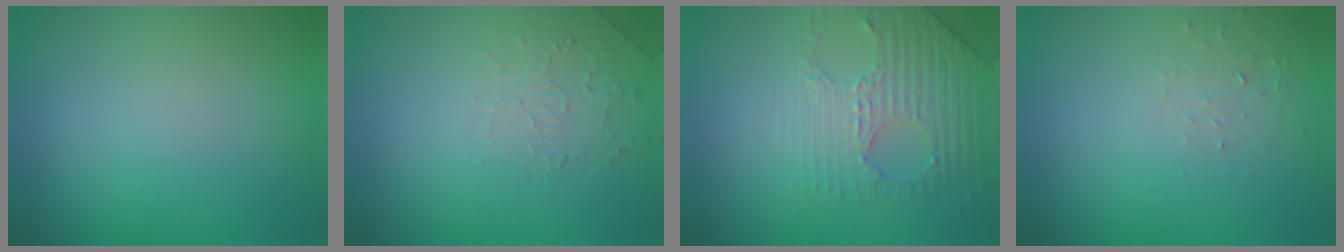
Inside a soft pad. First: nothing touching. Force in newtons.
{"total": 1.9, "press": 0.3, "slide": 1.9}
{"total": 4.4, "press": 3.1, "slide": 3.0}
{"total": 1.0, "press": 0.4, "slide": 0.9}